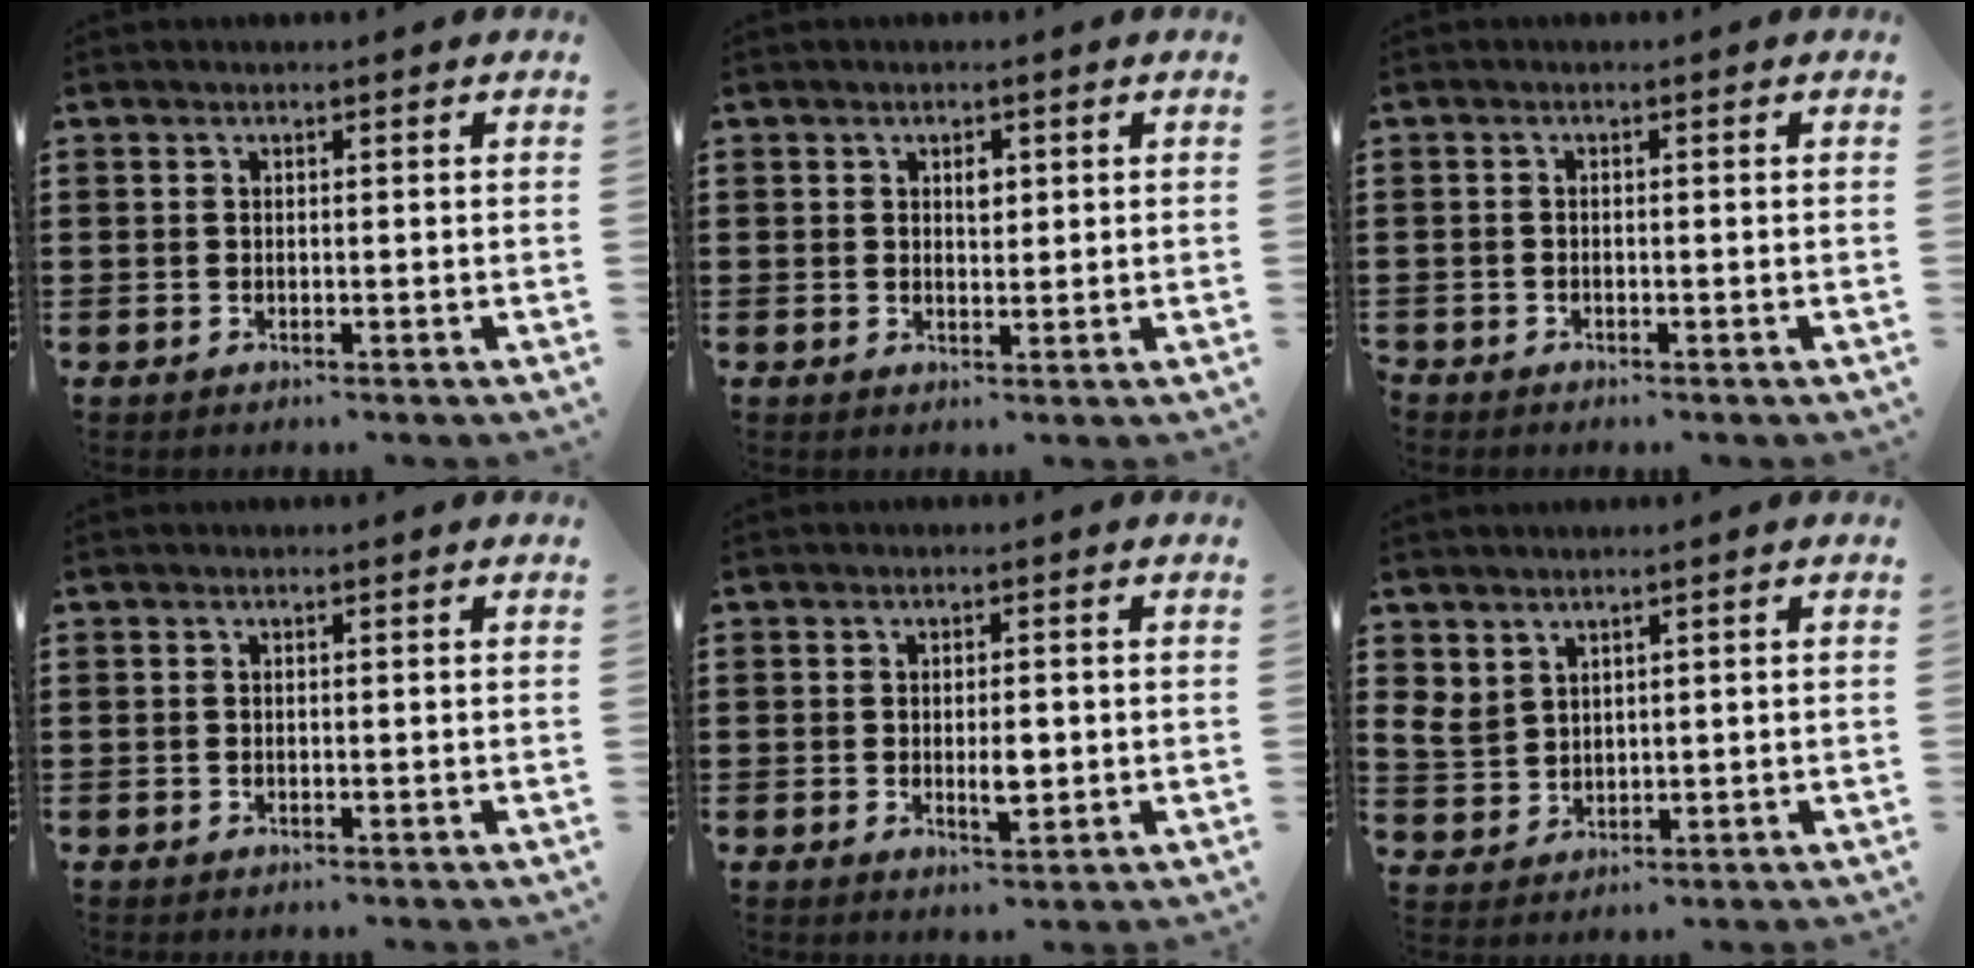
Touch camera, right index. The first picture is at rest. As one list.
[{"total": 2.0, "force": [0.8, 1.1, 1.4], "torque": [-0.014, -0.001, 0.009]}, {"total": 0.6, "force": [-0.6, 0.2, 0.1], "torque": [-0.003, -0.001, -0.013]}, {"total": 0.0}, {"total": 3.2, "force": [-0.3, 1.1, 3.0], "torque": [-0.053, 0.000, -0.005]}, {"total": 3.4, "force": [2.3, 2.3, 1.1], "torque": [-0.040, 0.005, 0.042]}]